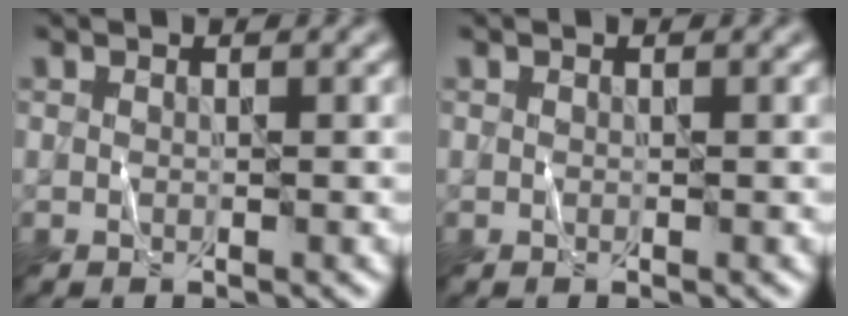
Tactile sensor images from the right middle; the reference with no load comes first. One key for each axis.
{"total": 0.0}